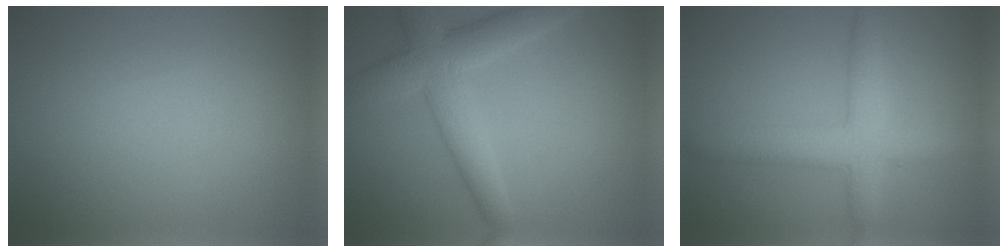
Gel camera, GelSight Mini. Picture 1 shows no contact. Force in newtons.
{"total": 6.0, "press": 6.0, "slide": 0.4}
{"total": 4.8, "press": 4.8, "slide": 0.1}